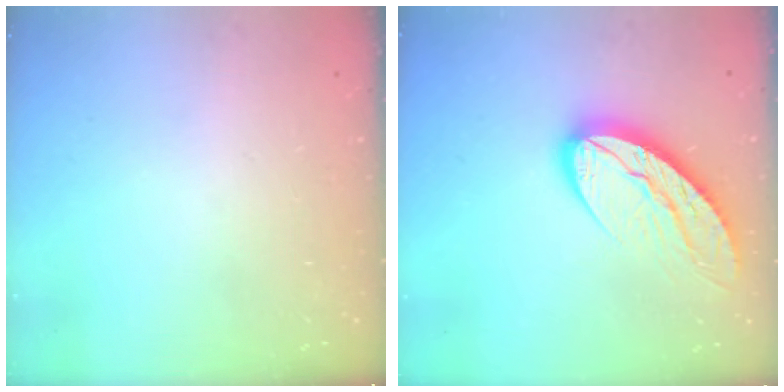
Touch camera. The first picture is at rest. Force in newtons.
{"total": 12.2, "press": 12.1, "slide": 1.1}